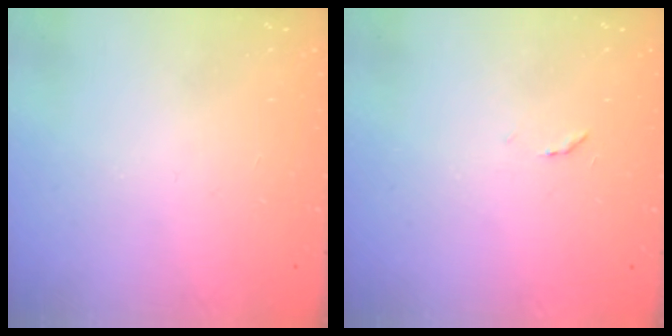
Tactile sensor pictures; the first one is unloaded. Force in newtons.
{"total": 5.9, "press": 5.9, "slide": 0.4}